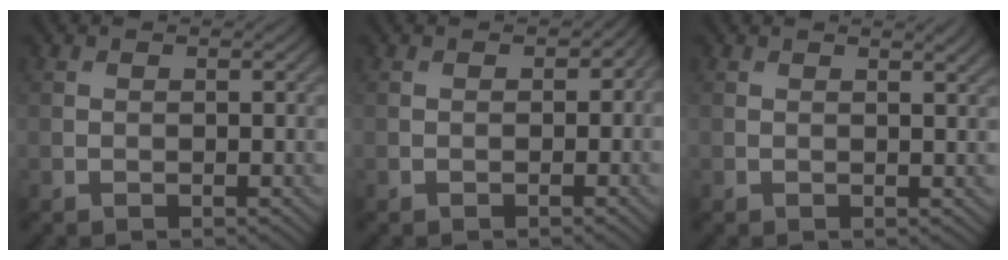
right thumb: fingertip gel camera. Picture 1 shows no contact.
{"total": 1.5, "force": [-0.2, 1.4, 0.7], "torque": [-0.007, -0.010, -0.004]}
{"total": 1.5, "force": [1.1, 0.2, 1.0], "torque": [-0.015, -0.004, 0.013]}